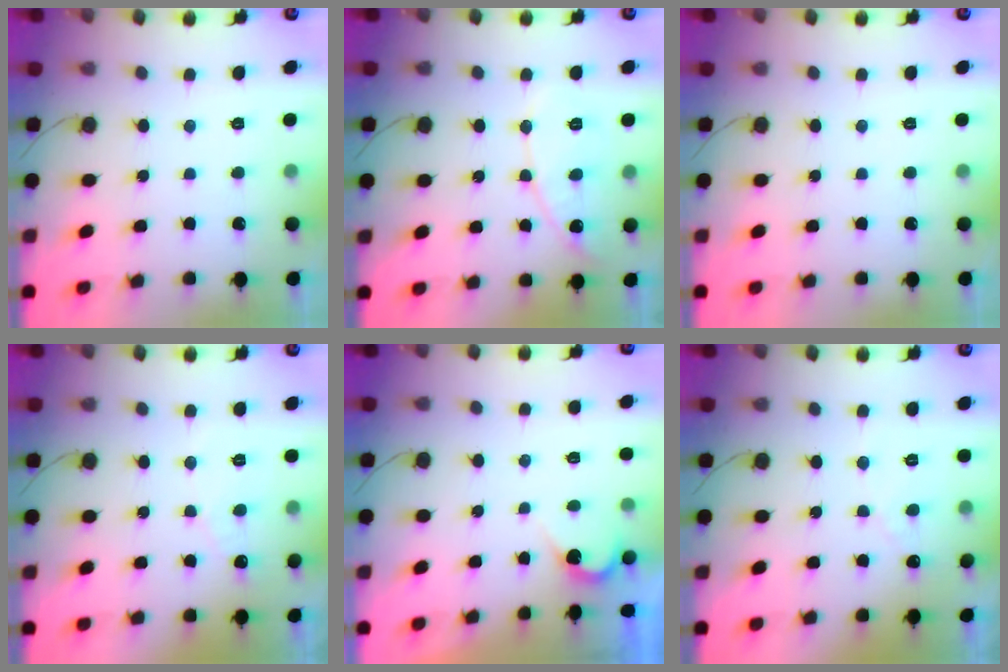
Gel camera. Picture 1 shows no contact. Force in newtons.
{"total": 9.2, "press": 9.2, "slide": 0.9}
{"total": 0.0}
{"total": 3.1, "press": 3.1, "slide": 0.2}
{"total": 3.0, "press": 3.0, "slide": 0.3}
{"total": 2.8, "press": 2.8, "slide": 0.1}